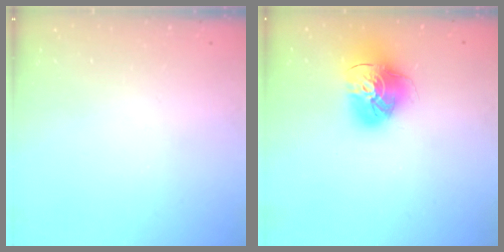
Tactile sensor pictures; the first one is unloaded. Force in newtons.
{"total": 15.6, "press": 15.5, "slide": 1.7}